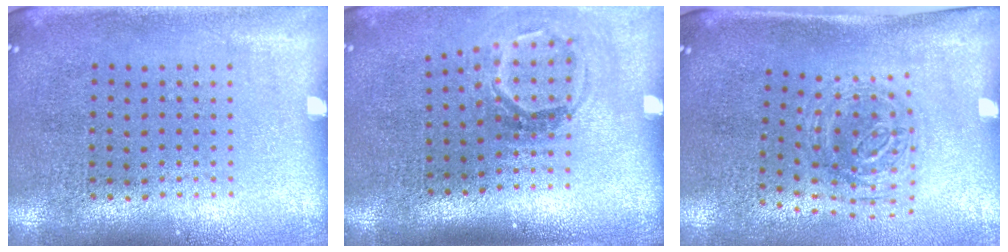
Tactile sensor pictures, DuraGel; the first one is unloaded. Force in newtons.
{"total": 1.9, "press": 1.3, "slide": 1.4}
{"total": 1.1, "press": 1.0, "slide": 0.4}